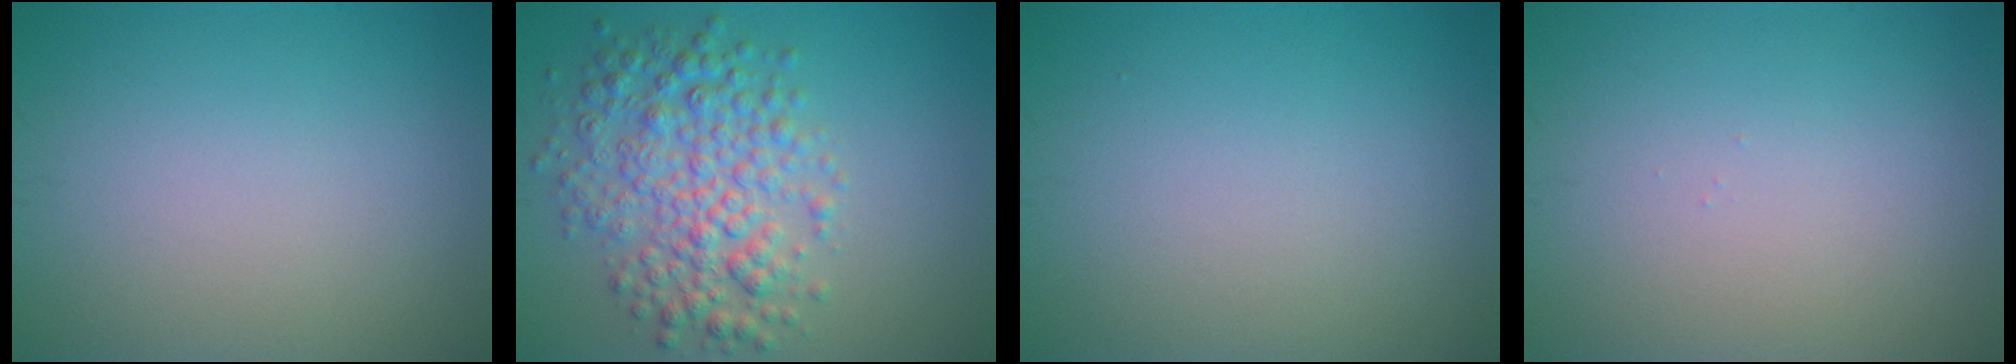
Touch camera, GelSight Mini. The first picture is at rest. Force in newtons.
{"total": 5.8, "press": 5.8, "slide": 0.0}
{"total": 0.0}
{"total": 0.0}